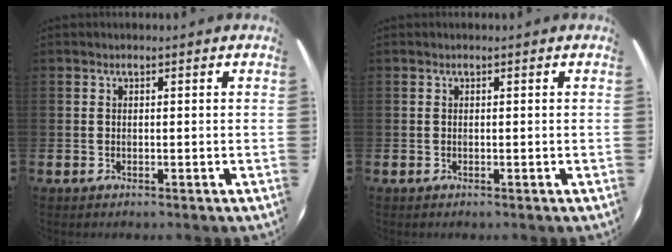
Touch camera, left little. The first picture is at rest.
{"total": 0.0}